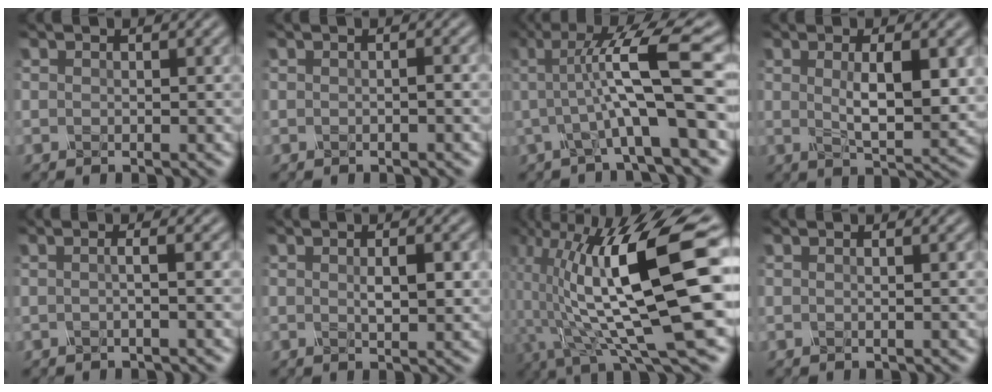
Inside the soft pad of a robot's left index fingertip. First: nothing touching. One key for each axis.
{"total": 0.8, "fx": -0.2, "fy": 0.2, "fz": 0.7, "tx": -0.007, "ty": -0.005, "tz": -0.006}
{"total": 8.7, "fx": 0.6, "fy": 1.4, "fz": 8.6, "tx": -0.132, "ty": 0.004, "tz": 0.009}
{"total": 5.2, "fx": 0.6, "fy": 1.3, "fz": 5.0, "tx": -0.085, "ty": -0.005, "tz": 0.019}
{"total": 2.1, "fx": 0.1, "fy": 1.0, "fz": 1.9, "tx": -0.008, "ty": 0.007, "tz": -0.025}
{"total": 2.1, "fx": 0.2, "fy": 0.5, "fz": 2.1, "tx": -0.038, "ty": -0.002, "tz": 0.009}
{"total": 14.0, "fx": 0.6, "fy": 3.7, "fz": 13.5, "tx": -0.257, "ty": 0.010, "tz": 0.019}
{"total": 0.9, "fx": 0.3, "fy": 0.4, "fz": 0.7, "tx": -0.002, "ty": -0.003, "tz": -0.007}